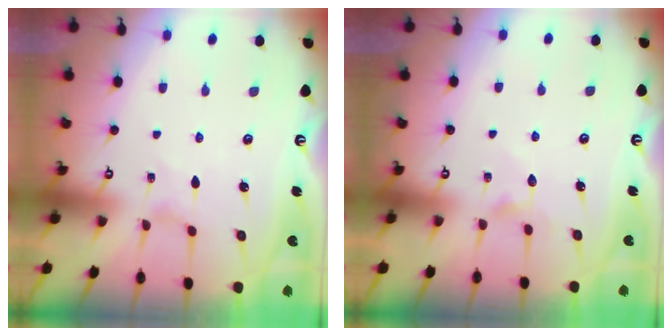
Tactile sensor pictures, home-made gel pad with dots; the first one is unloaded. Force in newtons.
{"total": 4.1, "press": 4.1, "slide": 0.5}